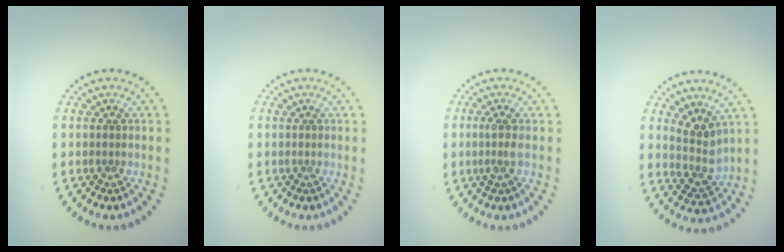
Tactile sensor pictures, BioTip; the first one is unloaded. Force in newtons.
{"total": 0.0}
{"total": 1.5, "press": 1.2, "slide": 1.0}
{"total": 2.7, "press": 2.1, "slide": 1.7}